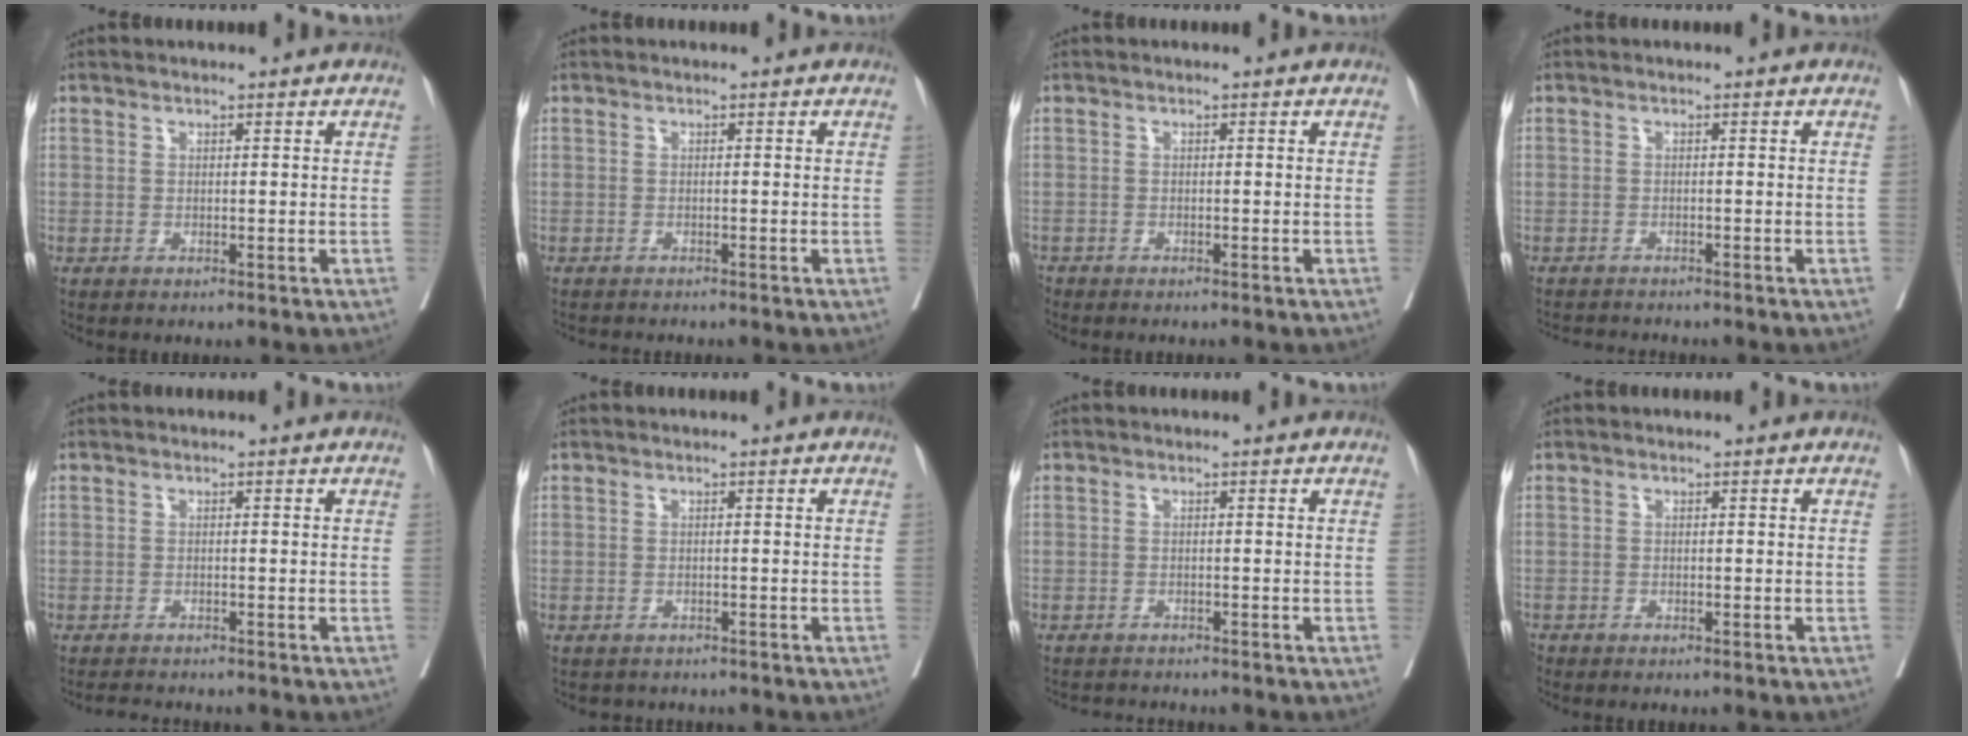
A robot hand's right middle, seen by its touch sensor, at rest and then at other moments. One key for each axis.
{"total": 2.4, "fx": -2.2, "fy": 0.4, "fz": 0.7, "tx": -0.013, "ty": -0.005, "tz": -0.031}
{"total": 2.2, "fx": -2.1, "fy": 0.5, "fz": 0.4, "tx": -0.006, "ty": -0.004, "tz": -0.032}
{"total": 3.6, "fx": -3.5, "fy": 0.1, "fz": 0.6, "tx": -0.004, "ty": -0.012, "tz": -0.055}
{"total": 2.7, "fx": -2.6, "fy": 0.3, "fz": 0.7, "tx": -0.010, "ty": -0.009, "tz": -0.041}
{"total": 2.7, "fx": -2.4, "fy": 1.2, "fz": 0.3, "tx": -0.008, "ty": -0.002, "tz": -0.034}
{"total": 2.6, "fx": -2.6, "fy": 0.1, "fz": 0.1, "tx": 0.002, "ty": -0.010, "tz": -0.040}
{"total": 1.6, "fx": -1.5, "fy": 0.5, "fz": 0.3, "tx": -0.010, "ty": -0.003, "tz": -0.025}